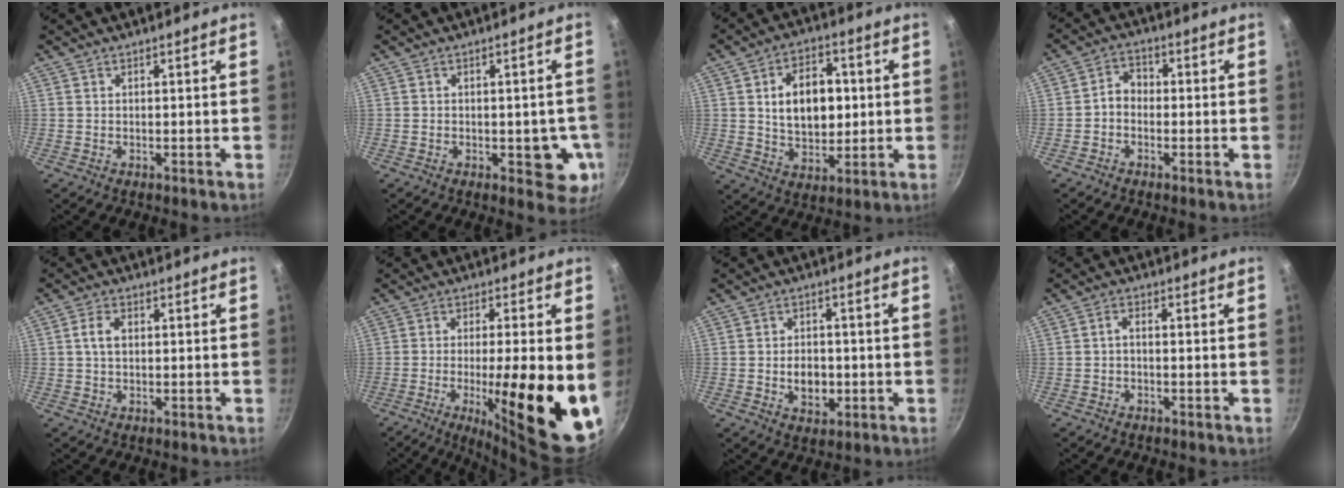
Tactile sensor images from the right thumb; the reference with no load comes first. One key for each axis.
{"total": 7.4, "fx": -1.6, "fy": 3.8, "fz": 6.1, "tx": -0.040, "ty": -0.006, "tz": -0.020}
{"total": 12.9, "fx": 1.7, "fy": 8.6, "fz": 9.5, "tx": -0.115, "ty": -0.001, "tz": 0.030}
{"total": 3.8, "fx": -1.0, "fy": 3.0, "fz": 2.1, "tx": -0.023, "ty": 0.021, "tz": -0.030}
{"total": 3.5, "fx": 0.4, "fy": 2.2, "fz": 2.7, "tx": -0.044, "ty": 0.006, "tz": 0.006}
{"total": 20.0, "fx": -3.6, "fy": 4.7, "fz": 19.1, "tx": -0.262, "ty": -0.014, "tz": -0.051}
{"total": 6.4, "fx": -1.1, "fy": 4.5, "fz": 4.4, "tx": -0.047, "ty": 0.005, "tz": -0.015}
{"total": 1.9, "fx": -0.6, "fy": 1.0, "fz": 1.5, "tx": -0.029, "ty": 0.014, "tz": -0.014}